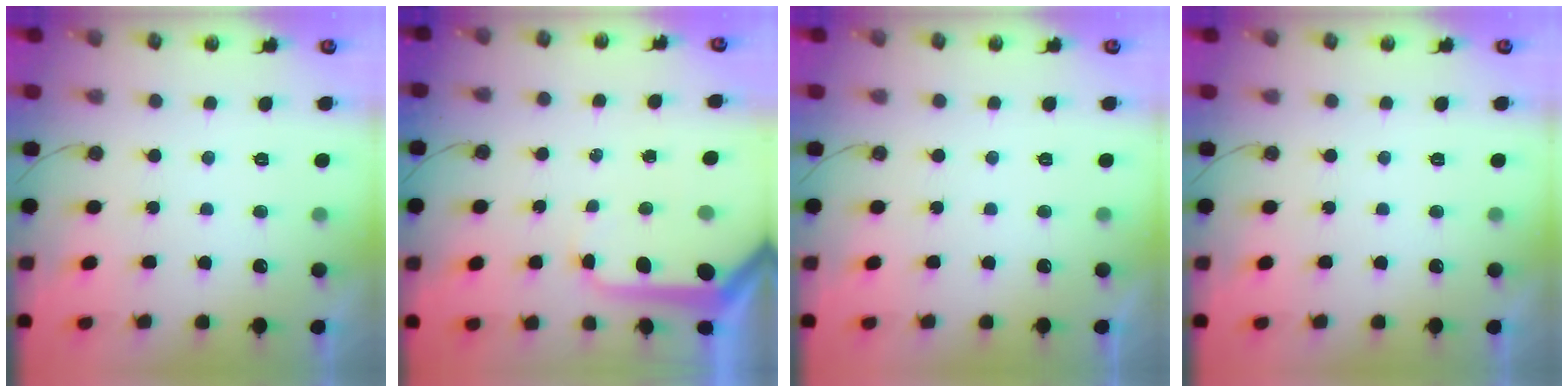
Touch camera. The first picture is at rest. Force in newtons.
{"total": 9.5, "press": 9.4, "slide": 0.9}
{"total": 0.0}
{"total": 0.0}